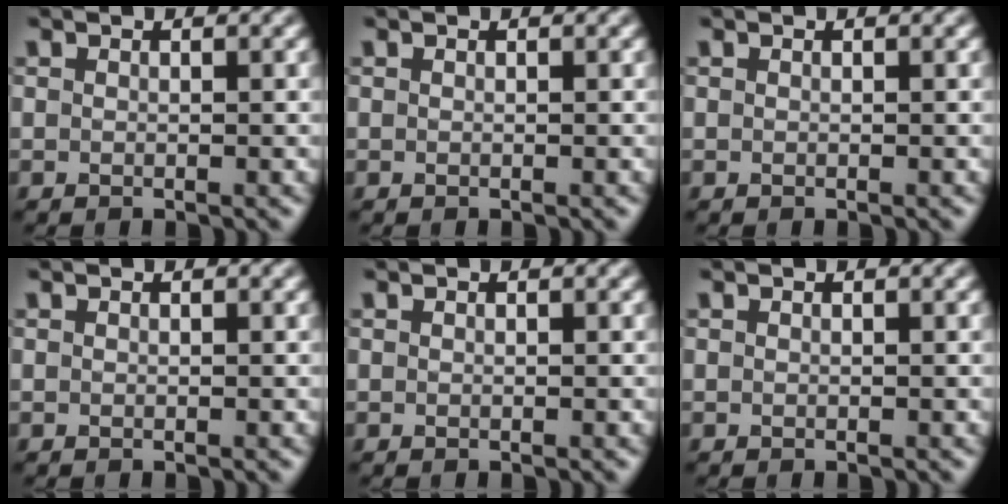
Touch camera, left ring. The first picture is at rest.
{"total": 0.0}
{"total": 0.0}
{"total": 0.0}
{"total": 0.0}
{"total": 0.0}